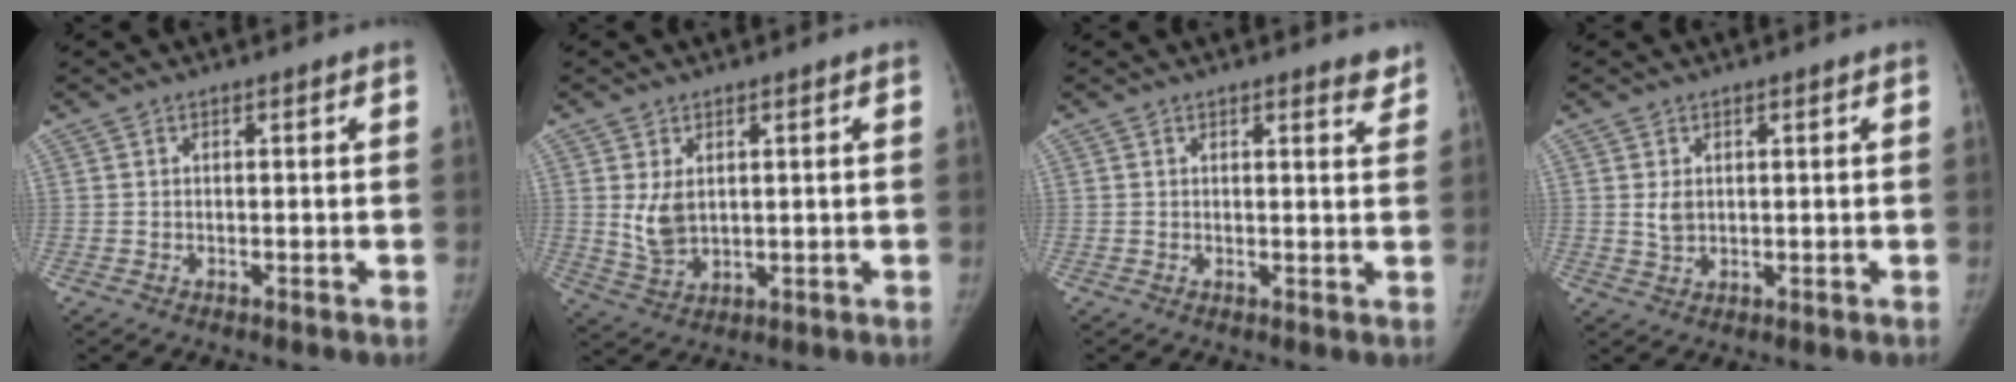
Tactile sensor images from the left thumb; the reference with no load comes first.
{"total": 5.3, "force": [1.3, 3.3, 3.9], "torque": [-0.066, -0.015, 0.036]}
{"total": 2.7, "force": [2.2, 0.6, 1.3], "torque": [-0.002, -0.015, 0.024]}
{"total": 2.4, "force": [0.7, 1.6, 1.6], "torque": [-0.022, -0.008, 0.019]}